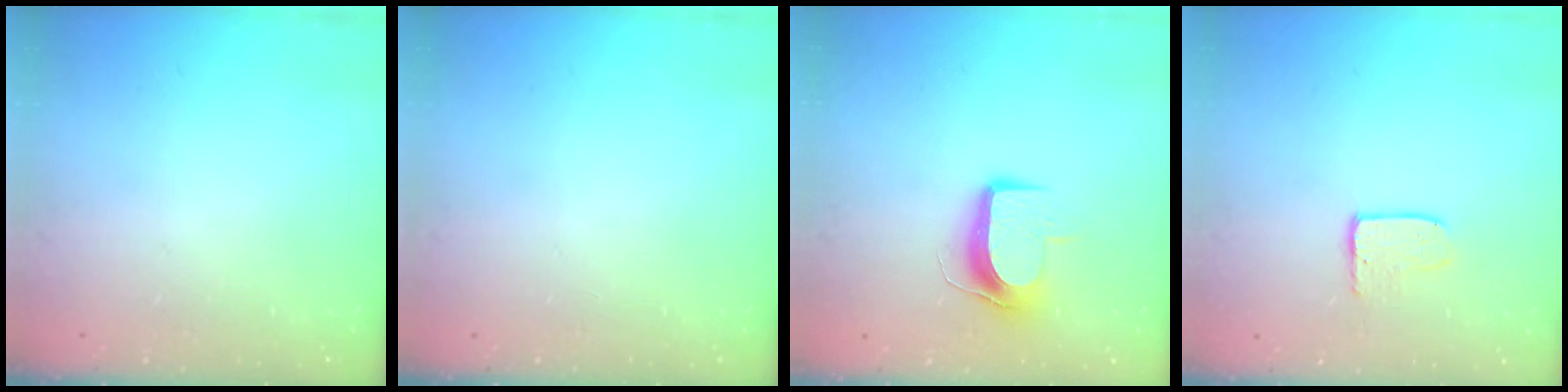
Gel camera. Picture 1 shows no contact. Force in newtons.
{"total": 0.0}
{"total": 9.3, "press": 9.2, "slide": 0.9}
{"total": 3.9, "press": 3.9, "slide": 0.4}